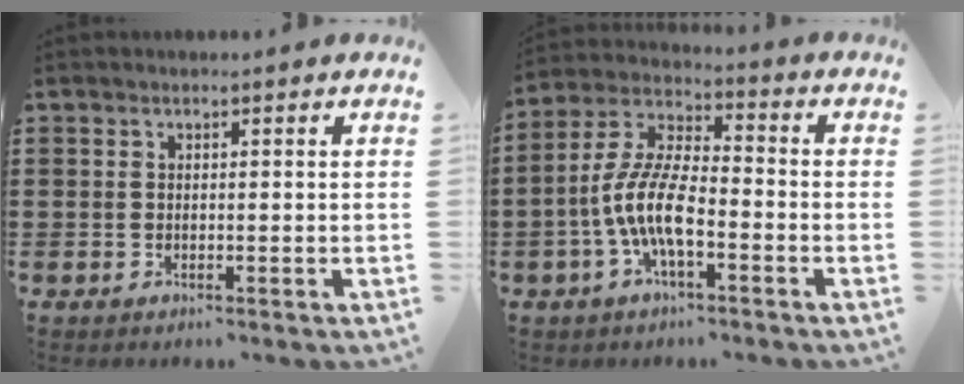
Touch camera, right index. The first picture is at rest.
{"total": 9.7, "force": [-3.3, 3.5, 8.4], "torque": [-0.195, -0.006, -0.068]}